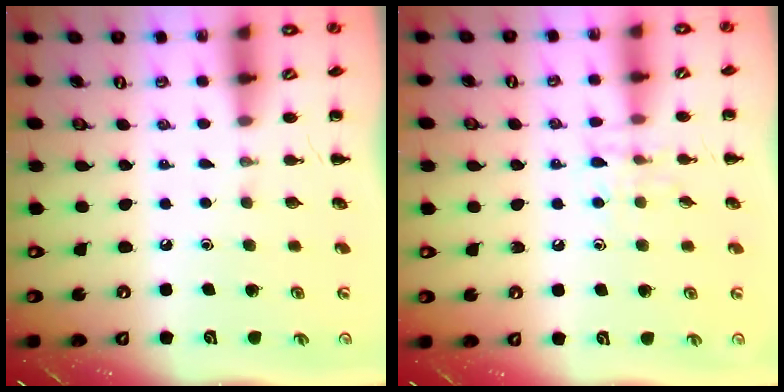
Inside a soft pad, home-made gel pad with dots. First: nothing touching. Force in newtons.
{"total": 6.2, "press": 6.1, "slide": 0.8}